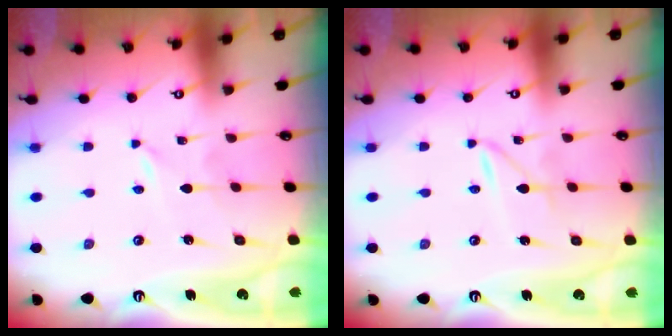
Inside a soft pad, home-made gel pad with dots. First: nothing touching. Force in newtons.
{"total": 1.9, "press": 1.9, "slide": 0.2}